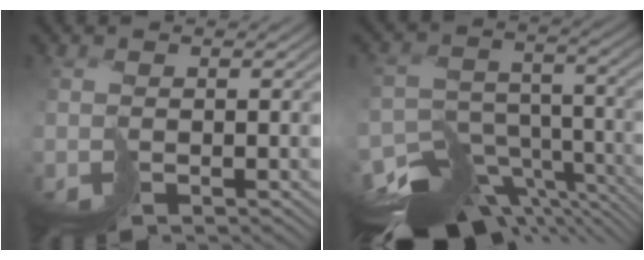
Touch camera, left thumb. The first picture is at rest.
{"total": 13.2, "force": [-10.9, 5.2, 5.2], "torque": [-0.105, -0.012, -0.155]}